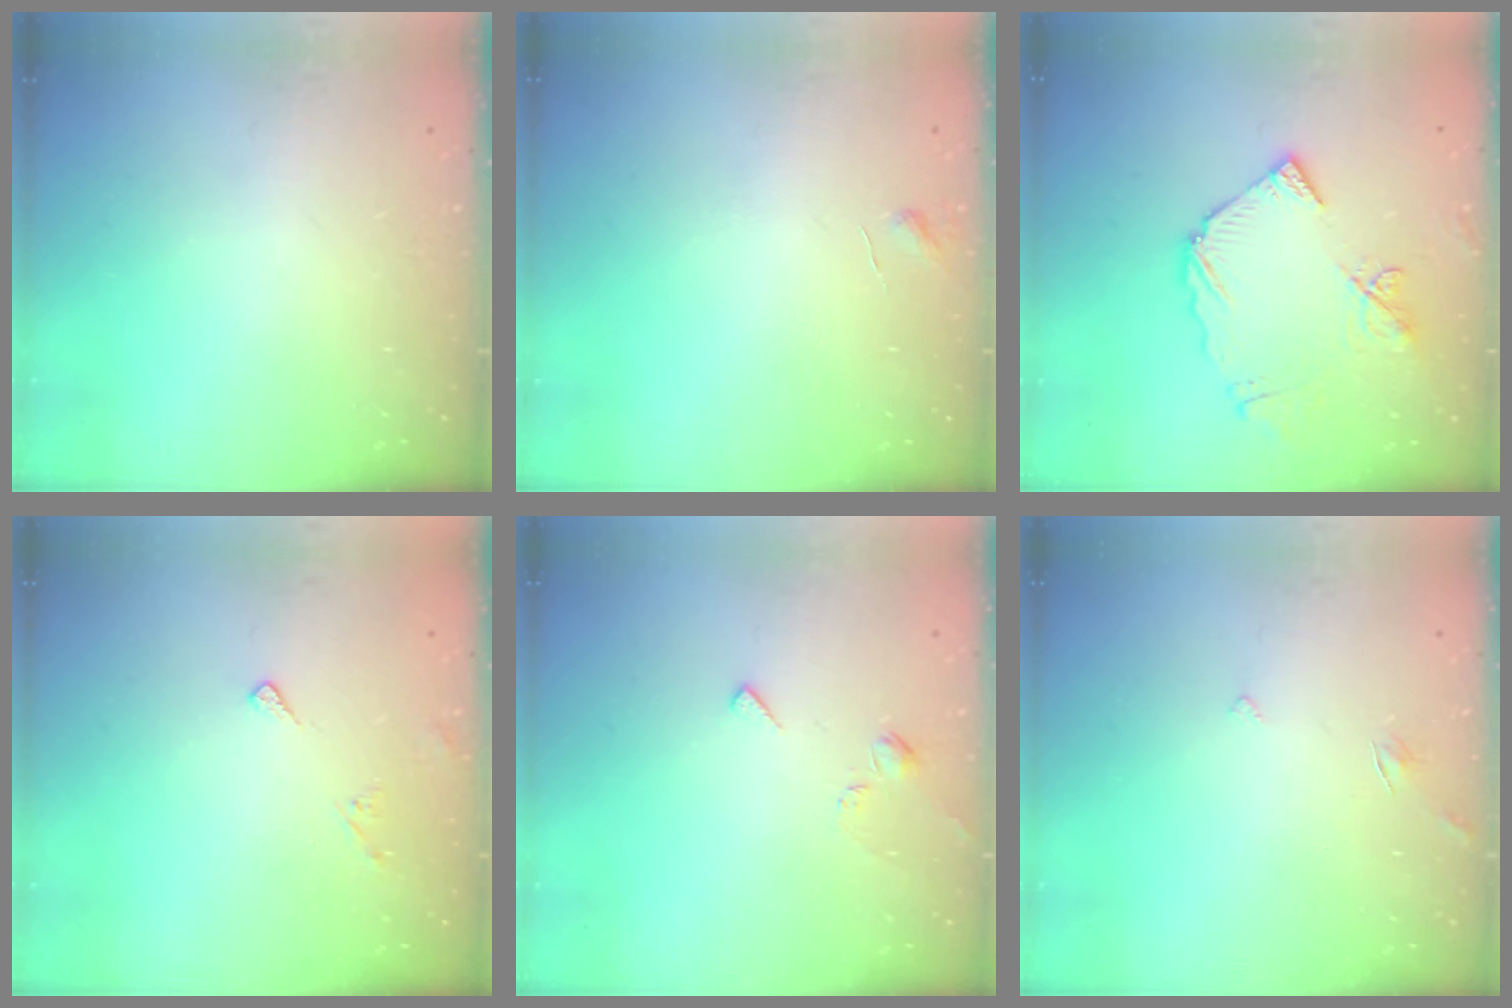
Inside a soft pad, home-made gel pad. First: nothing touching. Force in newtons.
{"total": 3.9, "press": 3.9, "slide": 0.3}
{"total": 12.3, "press": 12.2, "slide": 1.5}
{"total": 5.0, "press": 5.0, "slide": 0.4}
{"total": 4.9, "press": 4.8, "slide": 0.6}
{"total": 2.8, "press": 2.8, "slide": 0.3}